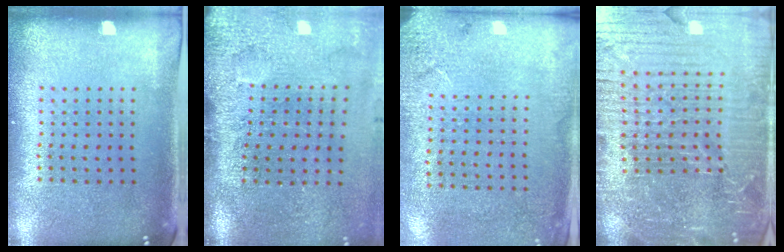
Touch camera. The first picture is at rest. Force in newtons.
{"total": 4.7, "press": 3.6, "slide": 3.1}
{"total": 2.6, "press": 2.3, "slide": 1.2}
{"total": 6.7, "press": 5.8, "slide": 3.3}